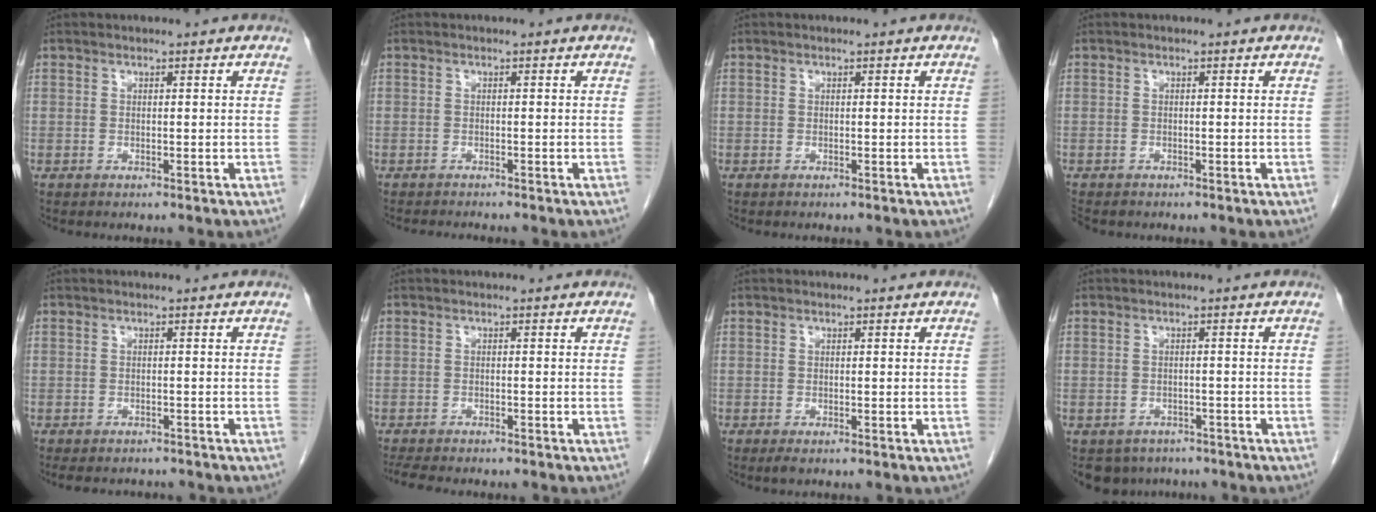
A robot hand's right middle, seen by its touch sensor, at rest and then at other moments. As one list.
[{"total": 2.3, "force": [-2.1, -0.1, 0.7], "torque": [-0.013, -0.007, -0.029]}, {"total": 0.0}, {"total": 2.9, "force": [-2.4, 1.2, 0.9], "torque": [-0.015, -0.005, -0.034]}, {"total": 6.1, "force": [-5.6, 1.9, 1.7], "torque": [-0.019, -0.007, -0.070]}, {"total": 6.6, "force": [-5.7, 1.4, 3.0], "torque": [-0.049, -0.012, -0.084]}, {"total": 1.0, "force": [-0.6, 0.3, 0.7], "torque": [-0.011, -0.003, -0.007]}, {"total": 5.8, "force": [-4.6, 3.4, 0.7], "torque": [-0.002, -0.001, -0.059]}]